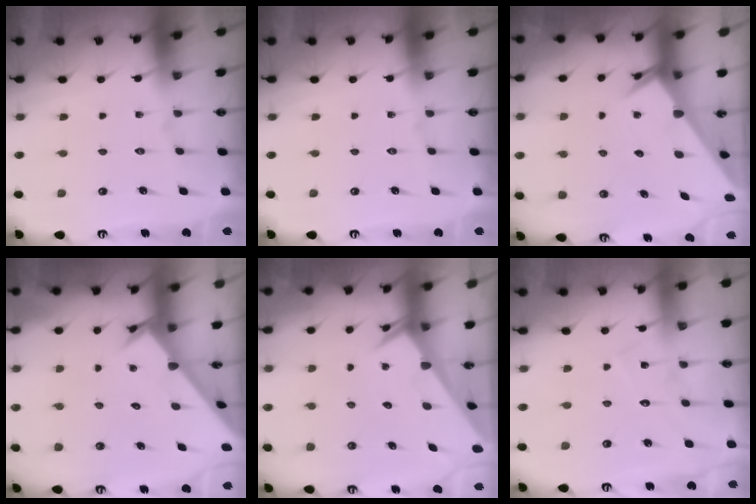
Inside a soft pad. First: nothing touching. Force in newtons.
{"total": 0.0}
{"total": 2.4, "press": 2.4, "slide": 0.1}
{"total": 2.6, "press": 2.6, "slide": 0.3}
{"total": 2.5, "press": 2.5, "slide": 0.1}
{"total": 7.2, "press": 7.2, "slide": 0.5}